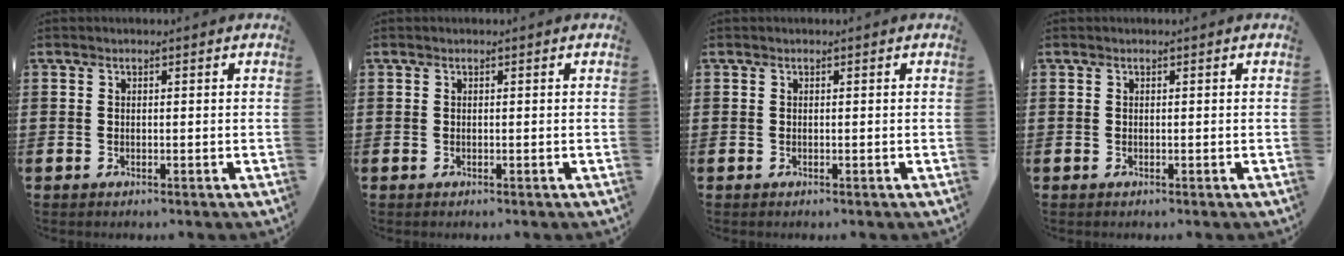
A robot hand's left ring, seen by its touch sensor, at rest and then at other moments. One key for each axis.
{"total": 0.0}
{"total": 0.0}
{"total": 0.0}